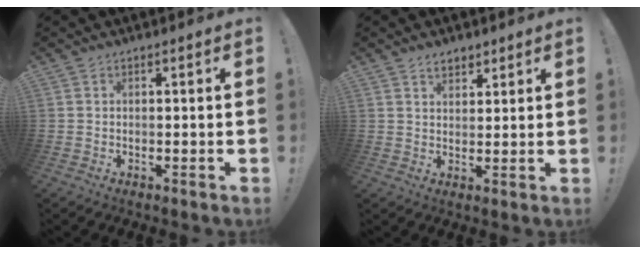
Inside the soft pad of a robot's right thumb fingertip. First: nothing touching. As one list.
[{"total": 3.8, "force": [2.9, 2.1, 1.2], "torque": [-0.018, -0.012, 0.053]}]